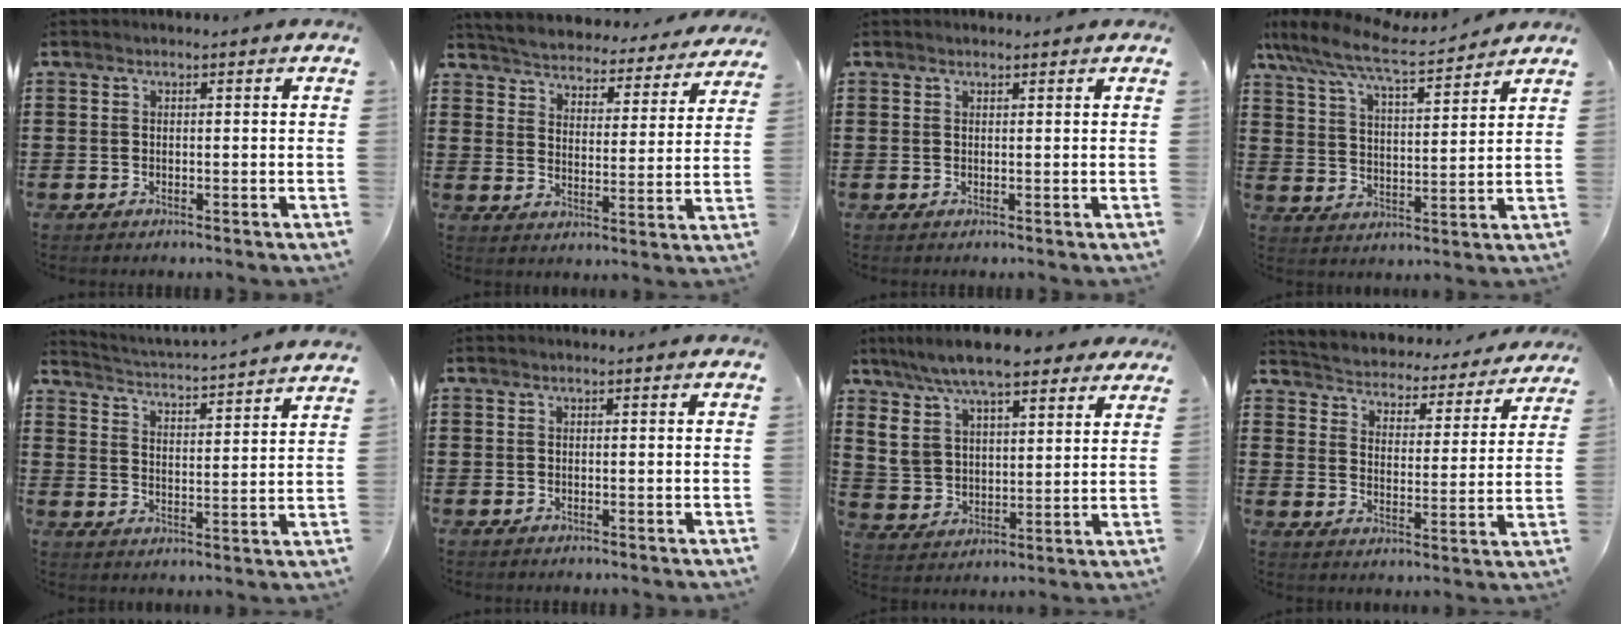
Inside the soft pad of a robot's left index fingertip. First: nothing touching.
{"total": 4.5, "force": [4.5, -0.2, -0.1], "torque": [-0.026, -0.039, 0.072]}
{"total": 0.7, "force": [0.7, 0.1, 0.1], "torque": [-0.004, 0.000, 0.013]}
{"total": 7.9, "force": [6.8, 0.9, 4.0], "torque": [-0.104, -0.036, 0.112]}
{"total": 3.2, "force": [3.0, -0.9, 0.4], "torque": [-0.028, -0.037, 0.042]}
{"total": 0.0}
{"total": 9.5, "force": [7.8, 2.9, 4.6], "torque": [-0.119, -0.018, 0.143]}
{"total": 3.2, "force": [3.2, 0.2, -0.4], "torque": [-0.017, -0.036, 0.046]}